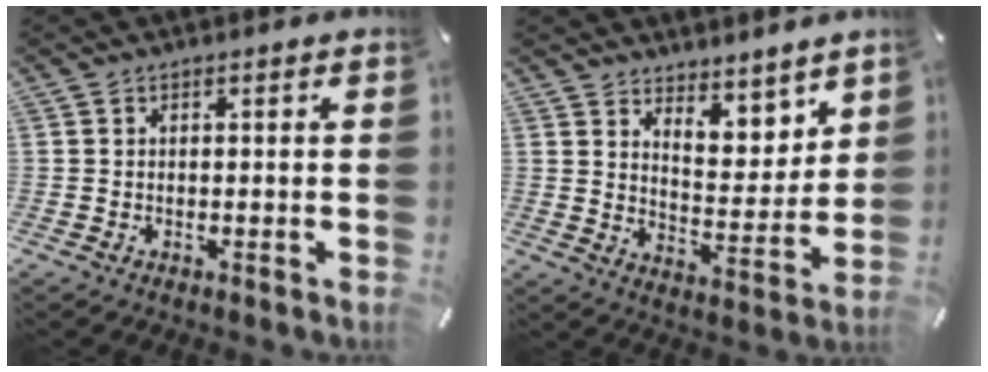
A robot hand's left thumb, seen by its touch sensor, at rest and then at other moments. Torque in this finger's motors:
{"motor_torque": [0.65, -0.44, 0.17, -0.06, 0.03]}